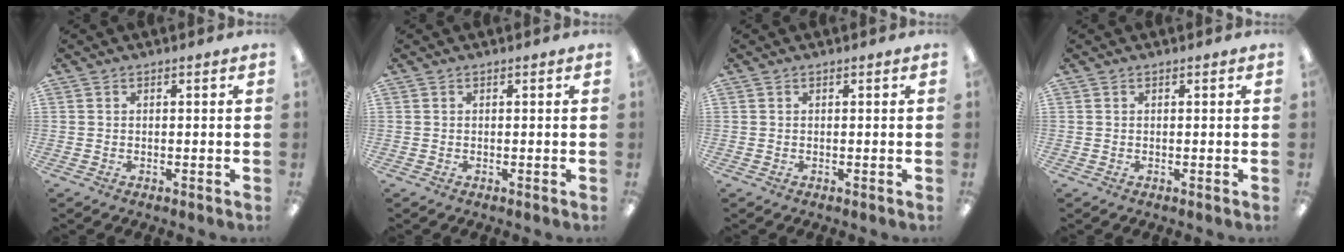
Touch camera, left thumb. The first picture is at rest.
{"total": 0.0}
{"total": 0.0}
{"total": 0.0}